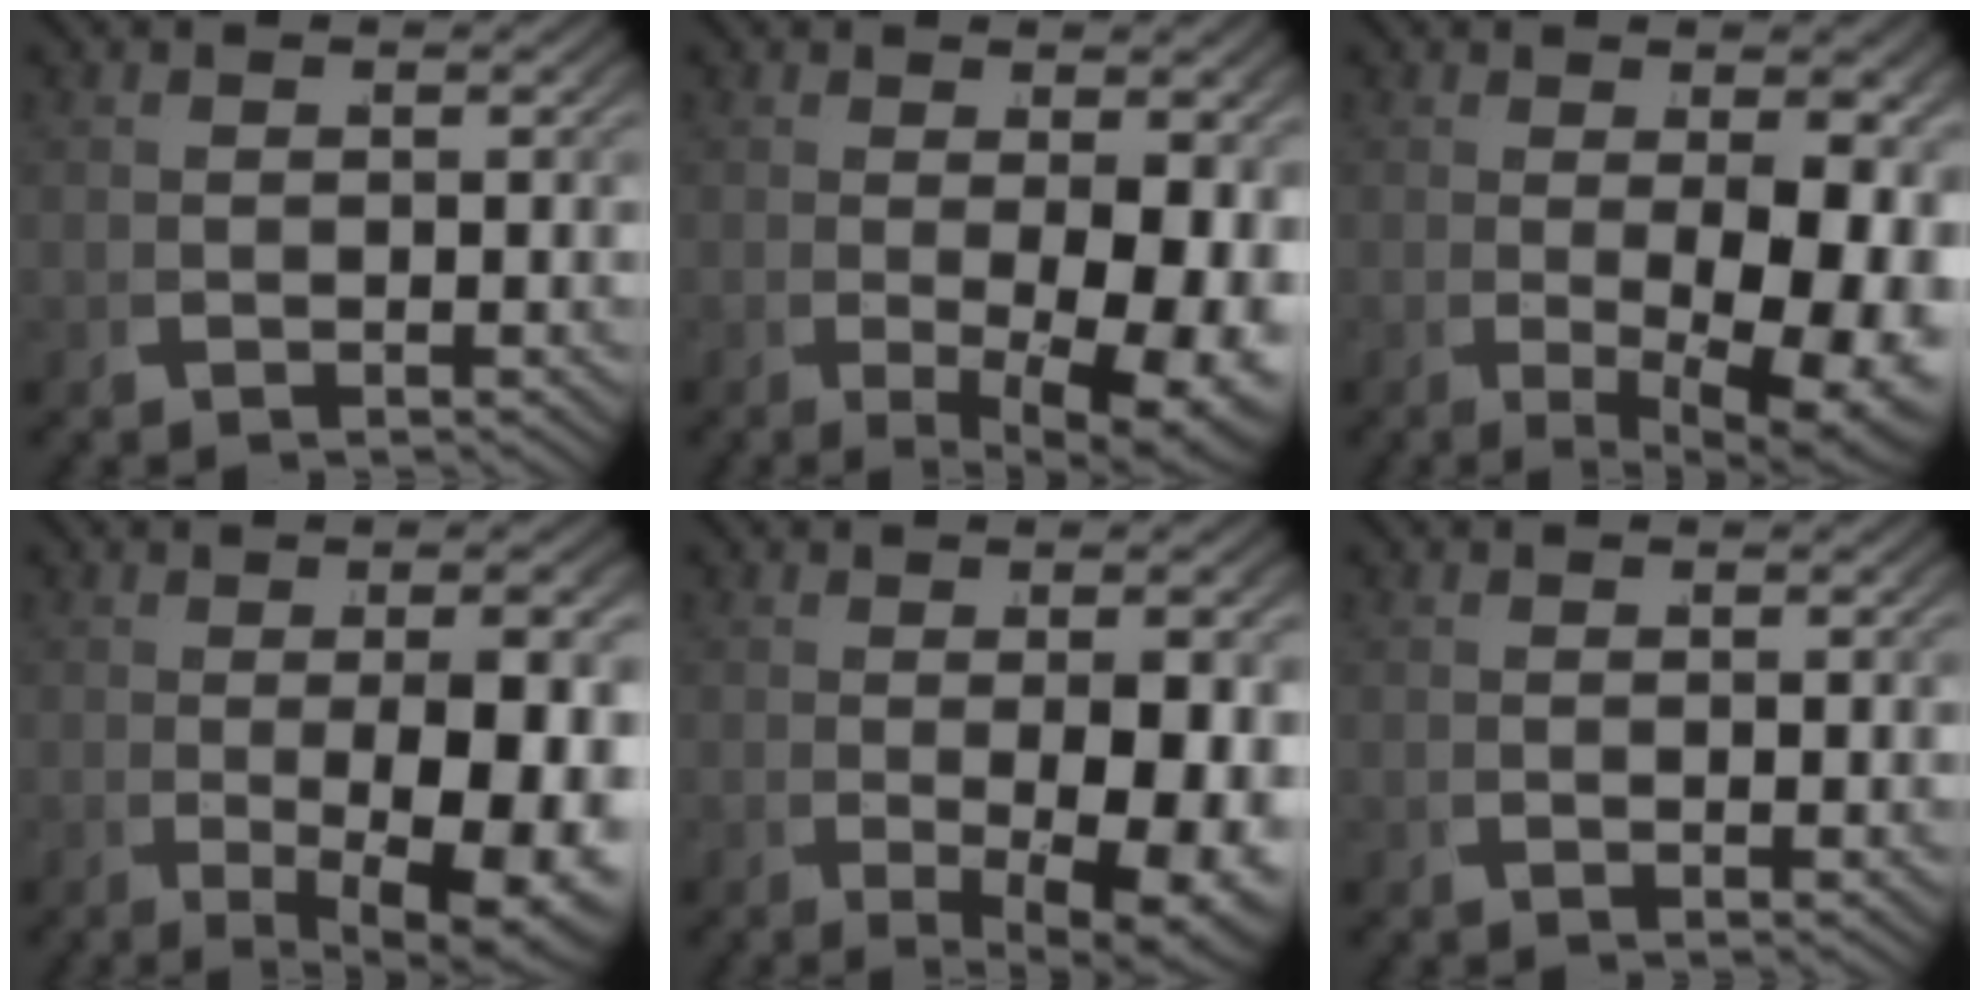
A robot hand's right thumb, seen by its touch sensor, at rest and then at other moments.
{"total": 8.0, "force": [-0.5, 3.8, 7.0], "torque": [-0.111, -0.027, 0.009]}
{"total": 9.3, "force": [-0.5, 4.3, 8.2], "torque": [-0.128, -0.030, 0.012]}
{"total": 9.7, "force": [-1.2, 4.1, 8.7], "torque": [-0.136, -0.018, 0.001]}
{"total": 8.0, "force": [-0.7, 3.6, 7.1], "torque": [-0.111, -0.014, 0.000]}
{"total": 0.8, "force": [0.5, 0.0, 0.6], "torque": [-0.012, 0.000, 0.008]}